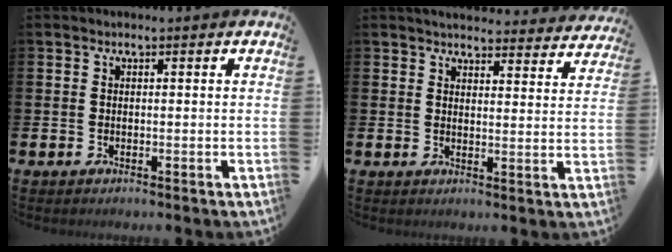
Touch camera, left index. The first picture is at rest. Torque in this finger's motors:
{"motor_torque": [-0.49, -0.91, -0.32, 0.08]}